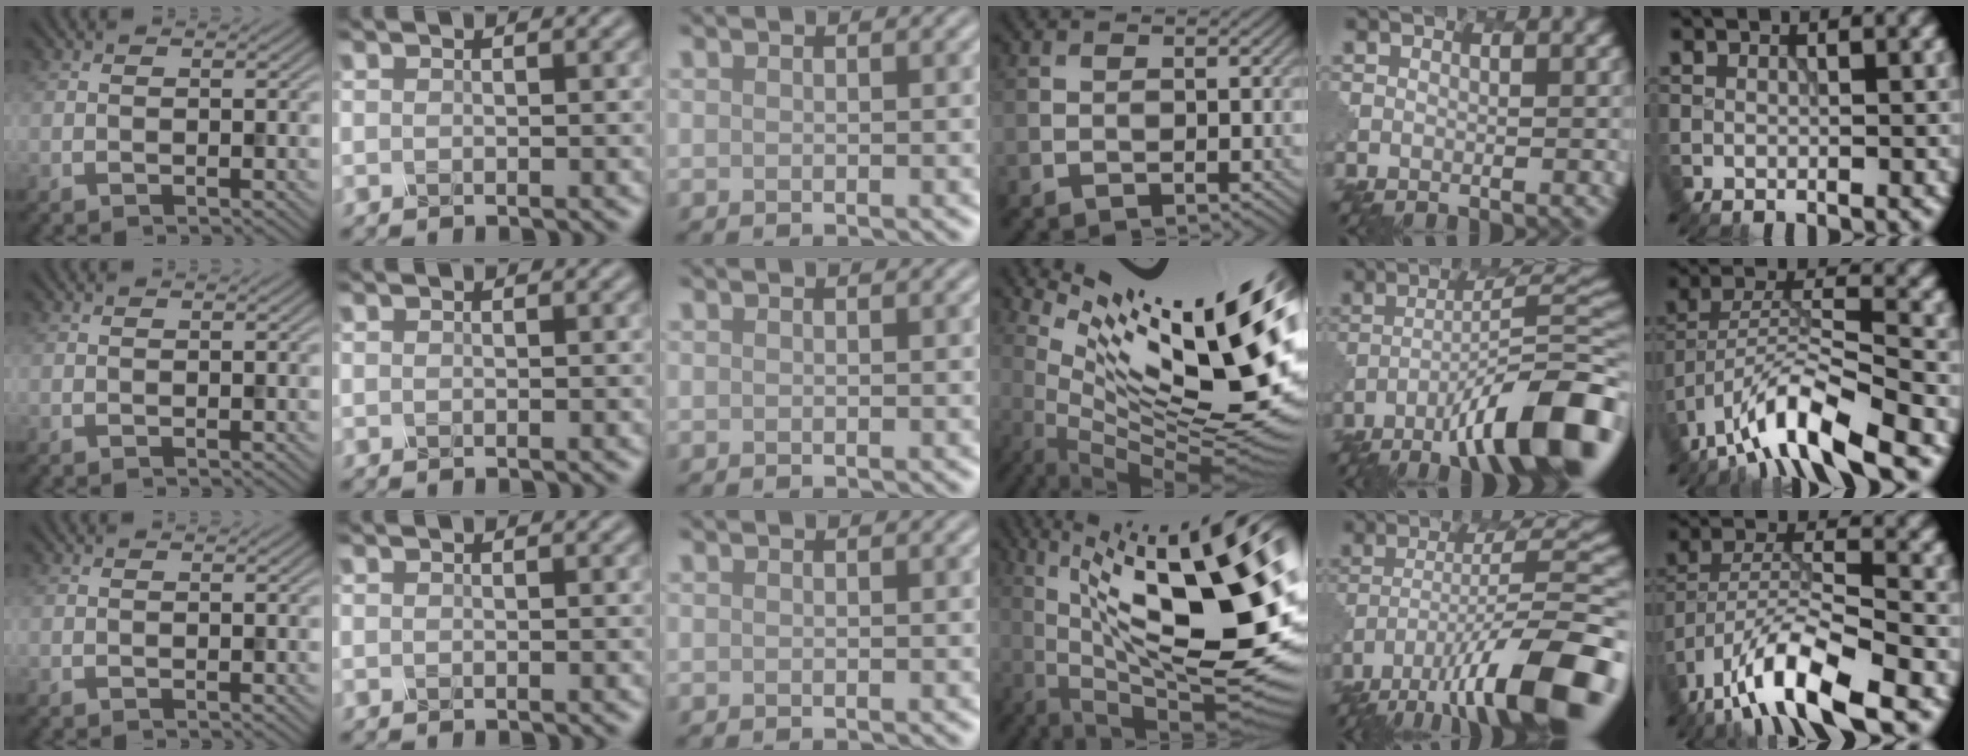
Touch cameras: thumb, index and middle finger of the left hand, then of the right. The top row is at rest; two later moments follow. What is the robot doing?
{"motion": "dispense", "object": "syringe"}